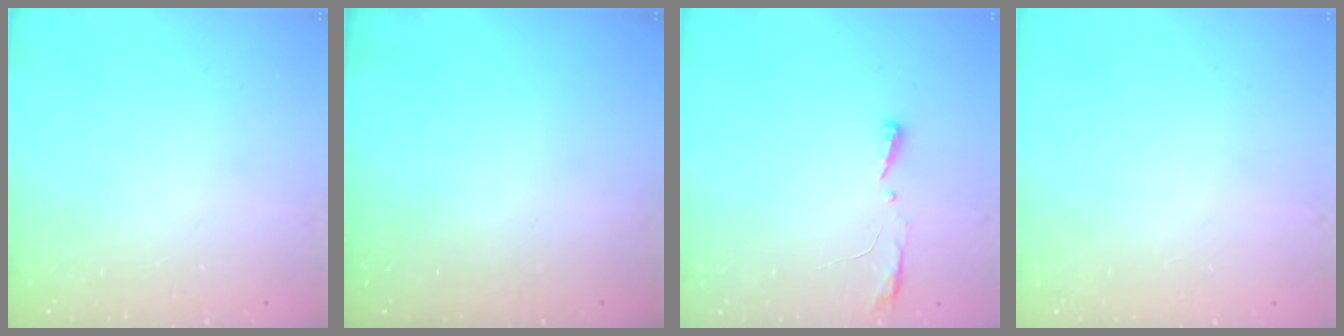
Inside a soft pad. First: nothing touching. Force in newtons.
{"total": 0.0}
{"total": 4.1, "press": 3.9, "slide": 1.2}
{"total": 1.1, "press": 0.8, "slide": 0.7}